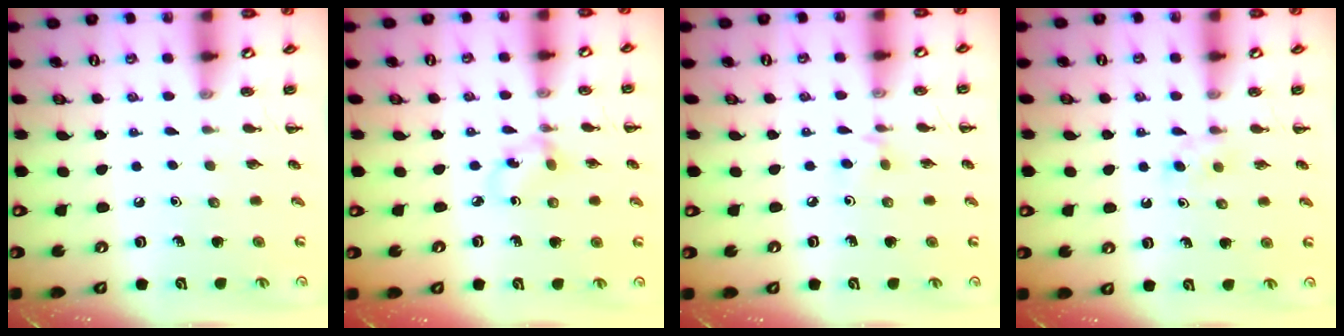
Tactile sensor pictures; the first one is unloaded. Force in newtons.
{"total": 2.8, "press": 2.8, "slide": 0.7}
{"total": 2.8, "press": 2.6, "slide": 1.0}
{"total": 2.7, "press": 2.5, "slide": 1.0}